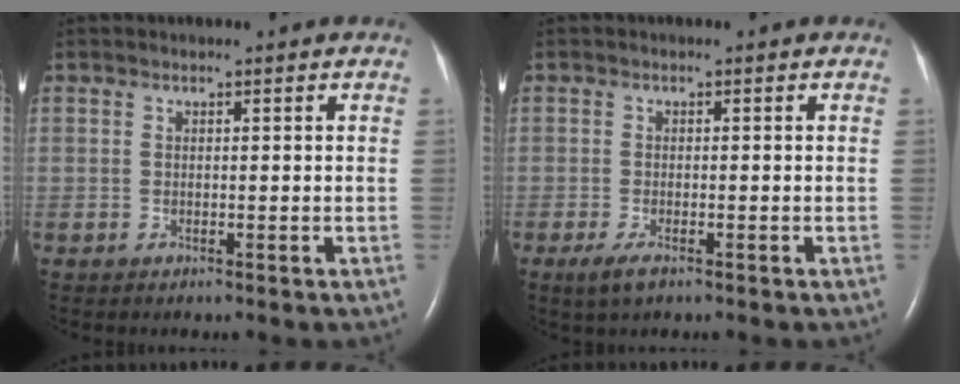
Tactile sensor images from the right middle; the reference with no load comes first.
{"total": 2.6, "force": [-1.5, 0.7, 2.0], "torque": [-0.049, -0.006, -0.028]}